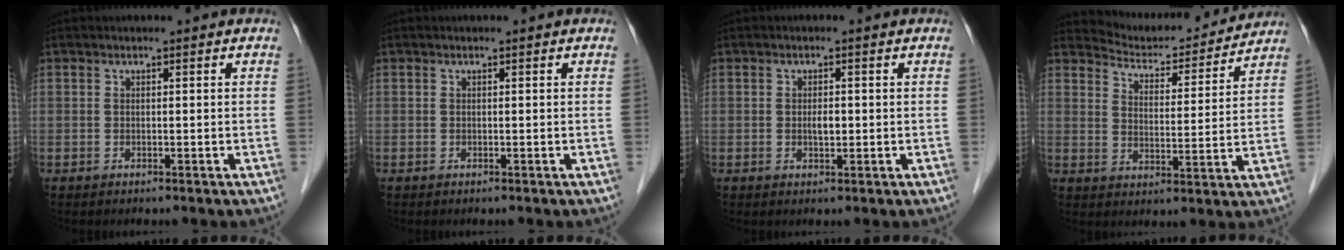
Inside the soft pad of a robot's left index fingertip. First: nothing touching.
{"total": 0.0}
{"total": 1.7, "force": [-0.1, 0.7, 1.5], "torque": [-0.027, 0.000, 0.000]}
{"total": 11.1, "force": [10.9, 1.5, 1.0], "torque": [-0.016, -0.004, 0.157]}